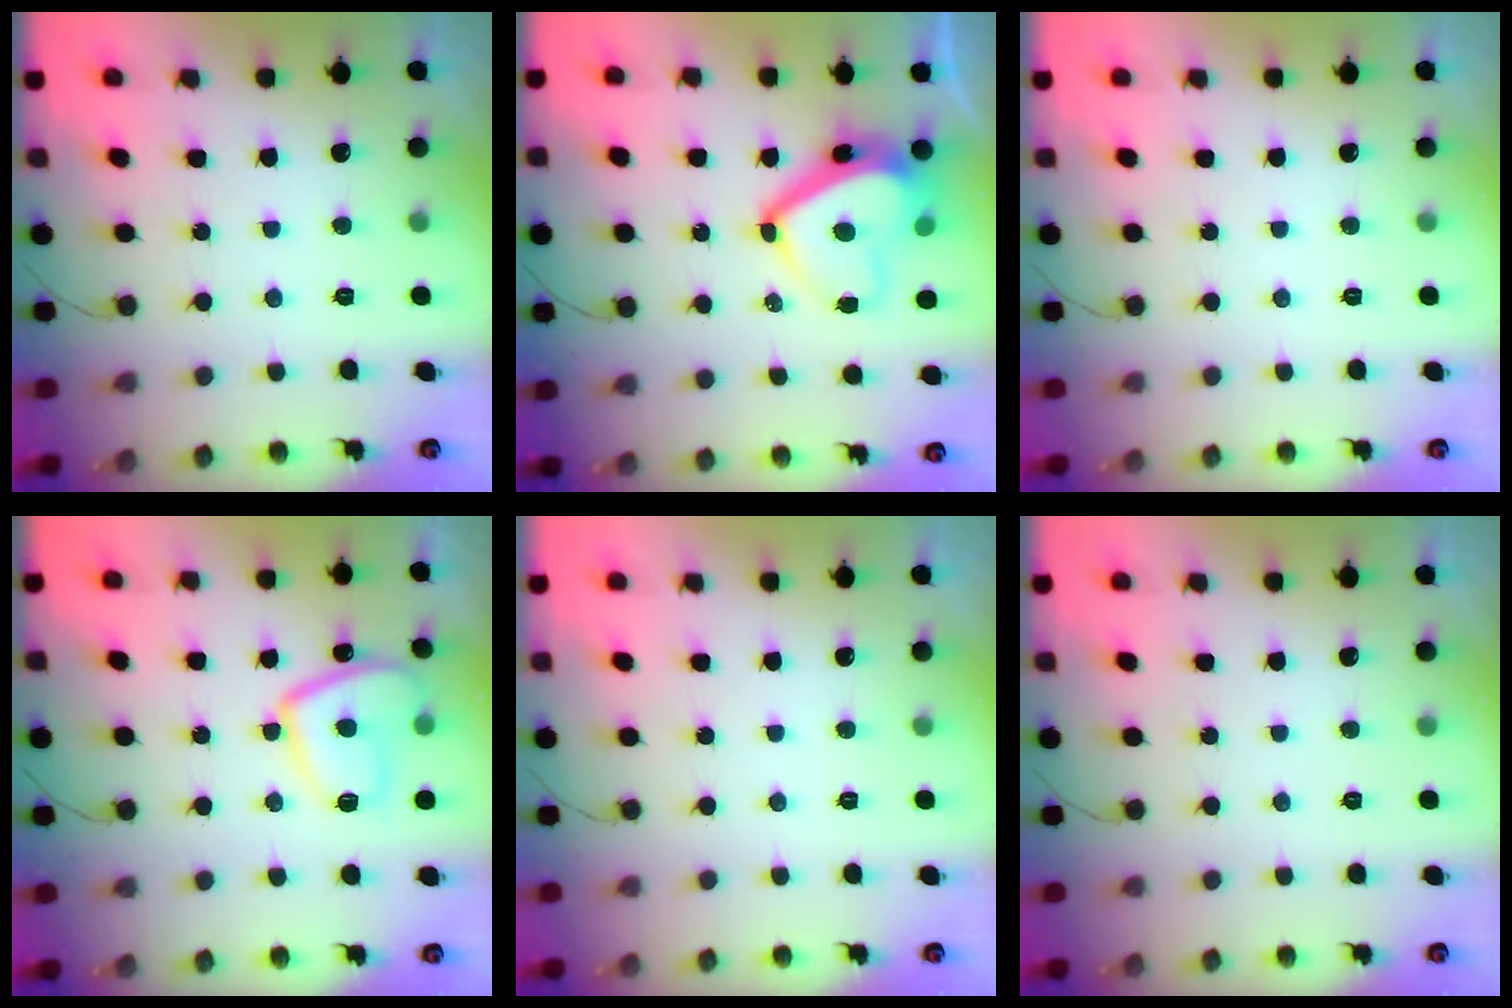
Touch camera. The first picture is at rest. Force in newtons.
{"total": 13.5, "press": 13.3, "slide": 2.3}
{"total": 0.0}
{"total": 11.5, "press": 11.4, "slide": 1.3}
{"total": 0.0}
{"total": 0.0}